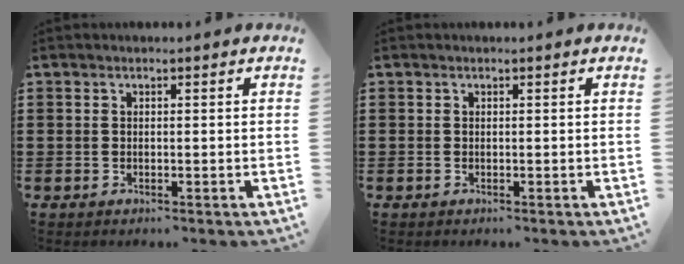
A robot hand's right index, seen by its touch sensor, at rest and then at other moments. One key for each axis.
{"total": 0.0}